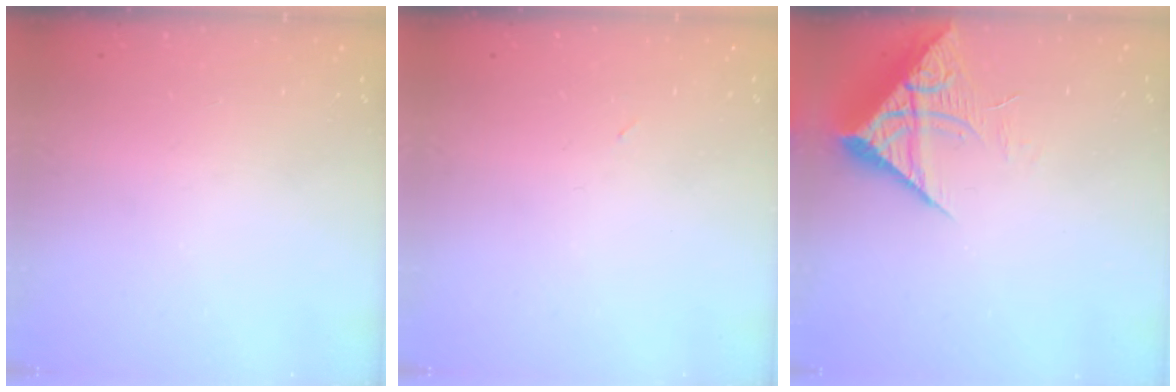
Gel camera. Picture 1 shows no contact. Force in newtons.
{"total": 2.4, "press": 2.3, "slide": 0.8}
{"total": 7.7, "press": 7.6, "slide": 0.8}